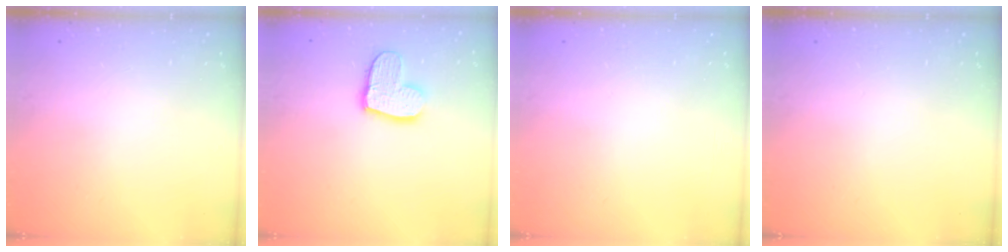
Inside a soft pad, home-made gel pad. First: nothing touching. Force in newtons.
{"total": 12.2, "press": 12.2, "slide": 1.0}
{"total": 0.0}
{"total": 0.0}